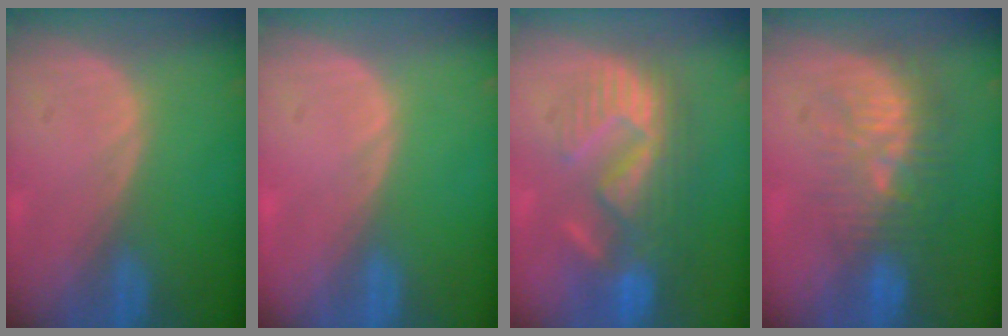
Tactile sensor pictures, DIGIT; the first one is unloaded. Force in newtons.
{"total": 0.0}
{"total": 9.6, "press": 9.4, "slide": 2.2}
{"total": 9.7, "press": 8.9, "slide": 3.8}